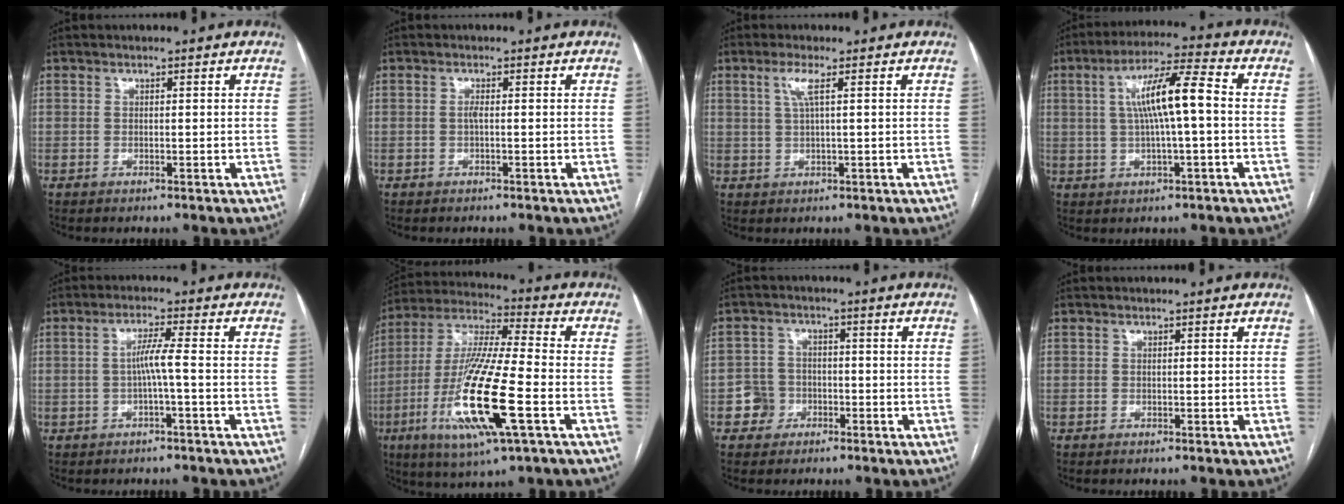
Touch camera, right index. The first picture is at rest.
{"total": 0.7, "force": [-0.3, 0.1, 0.7], "torque": [-0.016, 0.002, -0.007]}
{"total": 2.9, "force": [1.1, 0.0, 2.7], "torque": [-0.063, 0.004, 0.023]}
{"total": 10.0, "force": [0.7, 1.1, 9.9], "torque": [-0.180, 0.021, 0.011]}
{"total": 3.5, "force": [-0.8, -0.4, 3.4], "torque": [-0.062, 0.009, -0.010]}
{"total": 19.6, "force": [-6.3, 1.8, 18.5], "torque": [-0.389, -0.026, -0.115]}
{"total": 4.2, "force": [-2.0, 3.6, 0.5], "torque": [-0.004, 0.021, -0.033]}
{"total": 0.0}